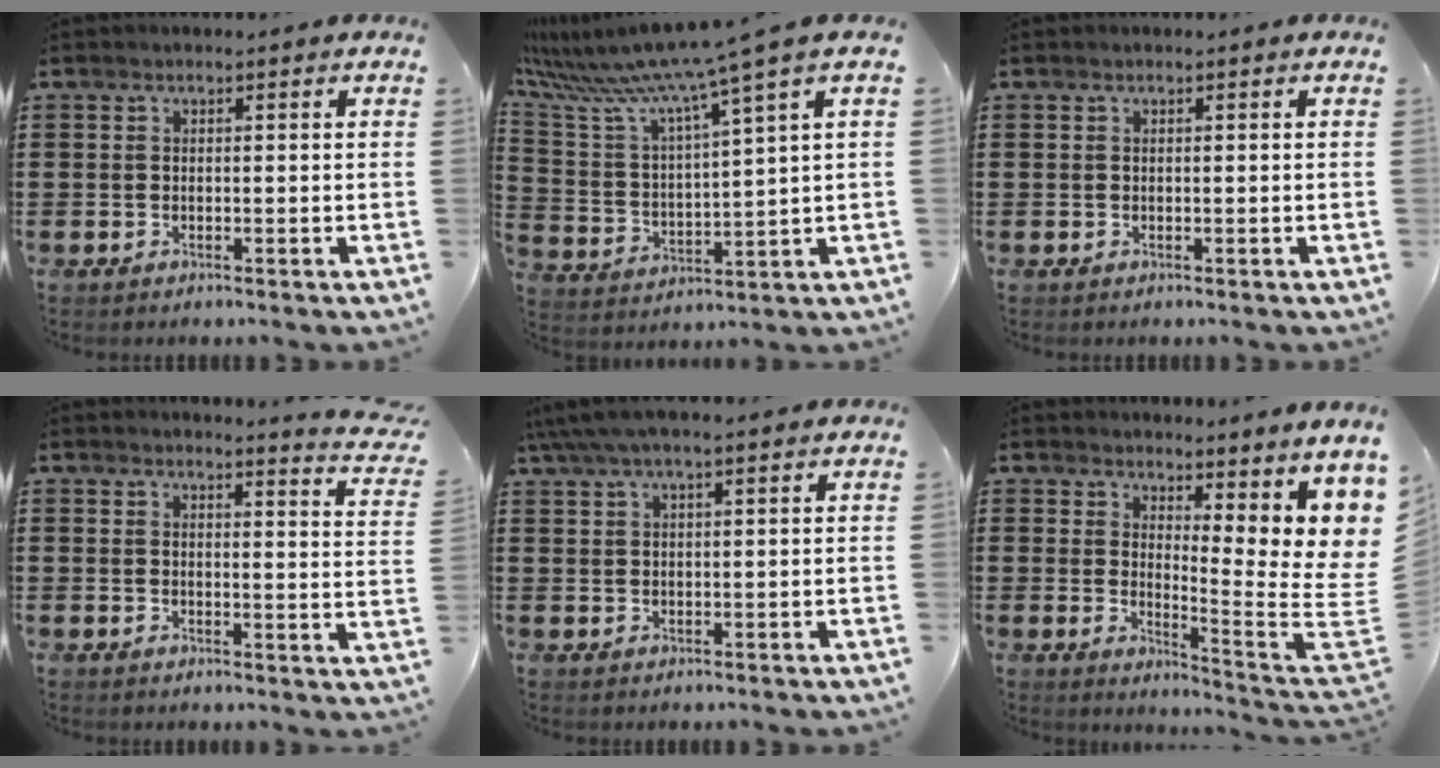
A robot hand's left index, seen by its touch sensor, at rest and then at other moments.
{"total": 9.2, "force": [7.6, -0.8, 5.2], "torque": [-0.134, -0.059, 0.118]}
{"total": 0.0}
{"total": 3.2, "force": [3.1, -0.4, 0.8], "torque": [-0.022, -0.020, 0.051]}
{"total": 3.4, "force": [2.4, 0.6, 2.4], "torque": [-0.051, 0.004, 0.044]}
{"total": 6.3, "force": [4.7, 1.3, 3.9], "torque": [-0.065, -0.060, 0.082]}